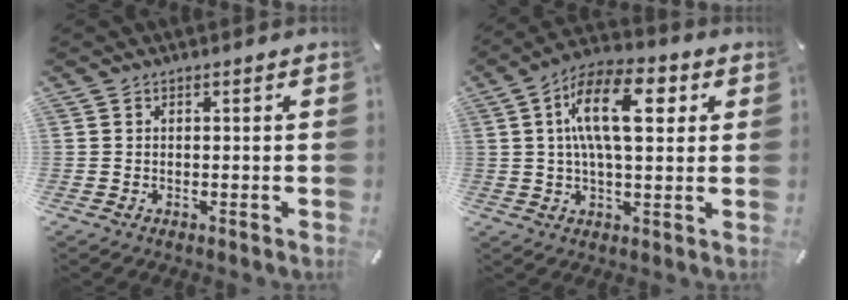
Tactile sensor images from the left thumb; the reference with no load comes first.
{"total": 15.8, "force": [4.0, 7.2, 13.5], "torque": [-0.242, 0.001, 0.061]}